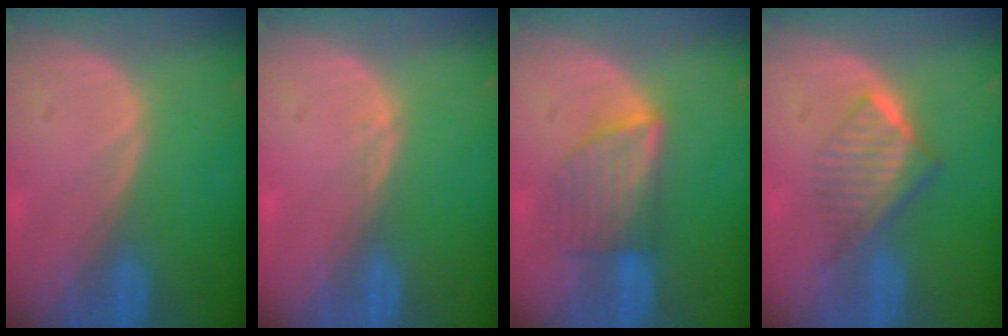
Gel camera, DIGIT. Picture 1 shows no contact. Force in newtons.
{"total": 0.6, "press": 0.4, "slide": 0.4}
{"total": 6.0, "press": 5.9, "slide": 0.7}
{"total": 6.5, "press": 5.5, "slide": 3.4}